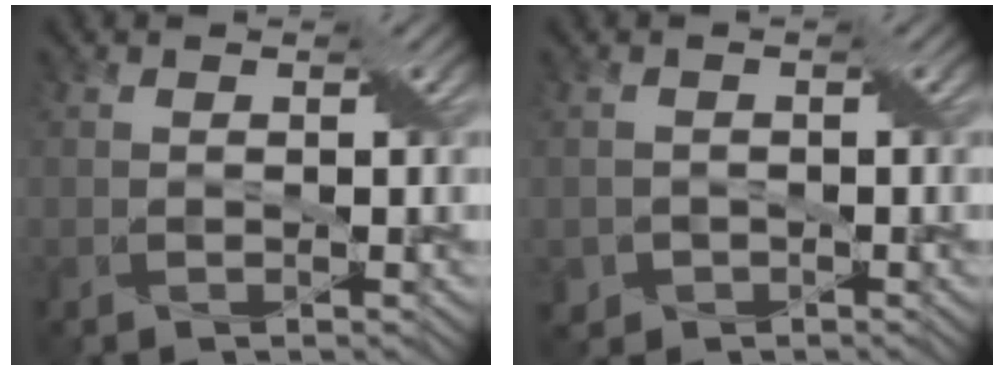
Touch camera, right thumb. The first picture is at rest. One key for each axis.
{"total": 2.0, "fx": -1.1, "fy": 1.6, "fz": 0.1, "tx": -0.004, "ty": -0.008, "tz": -0.024}